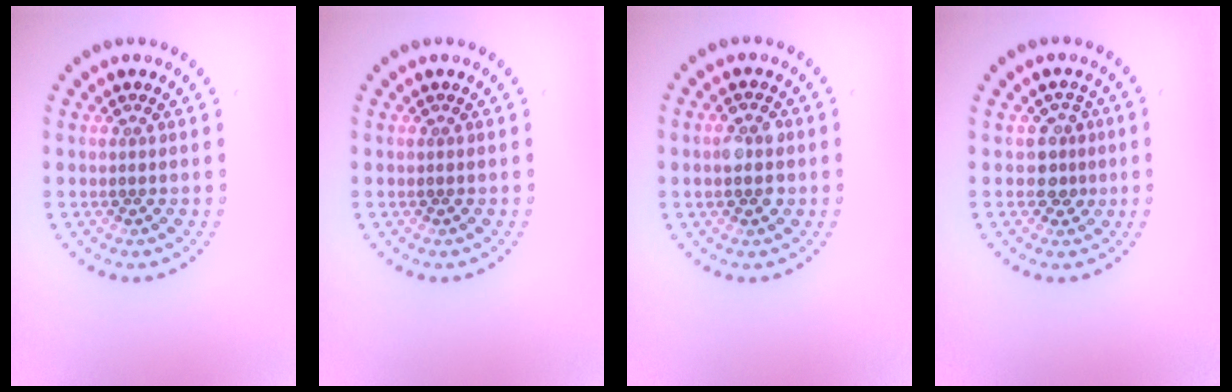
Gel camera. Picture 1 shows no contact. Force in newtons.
{"total": 0.0}
{"total": 2.7, "press": 2.7, "slide": 0.2}
{"total": 2.0, "press": 1.7, "slide": 1.2}